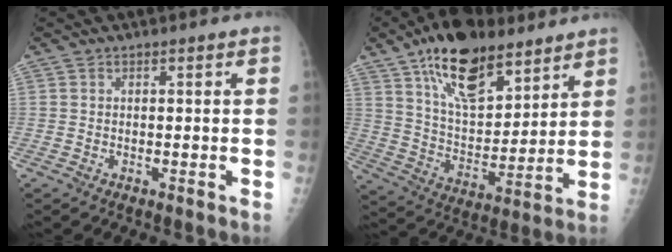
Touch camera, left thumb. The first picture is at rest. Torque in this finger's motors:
{"motor_torque": [0.97, 0.94, 1.47, -1.29, 0.18]}